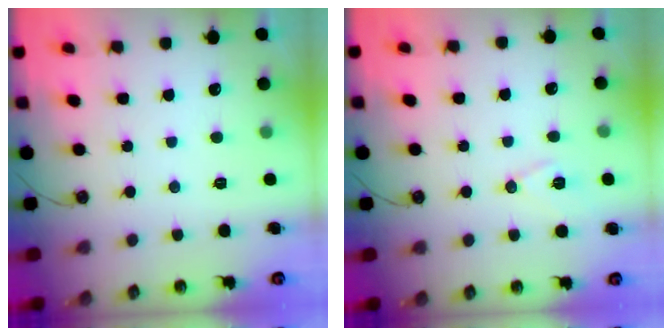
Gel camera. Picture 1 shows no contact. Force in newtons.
{"total": 8.5, "press": 7.7, "slide": 3.6}